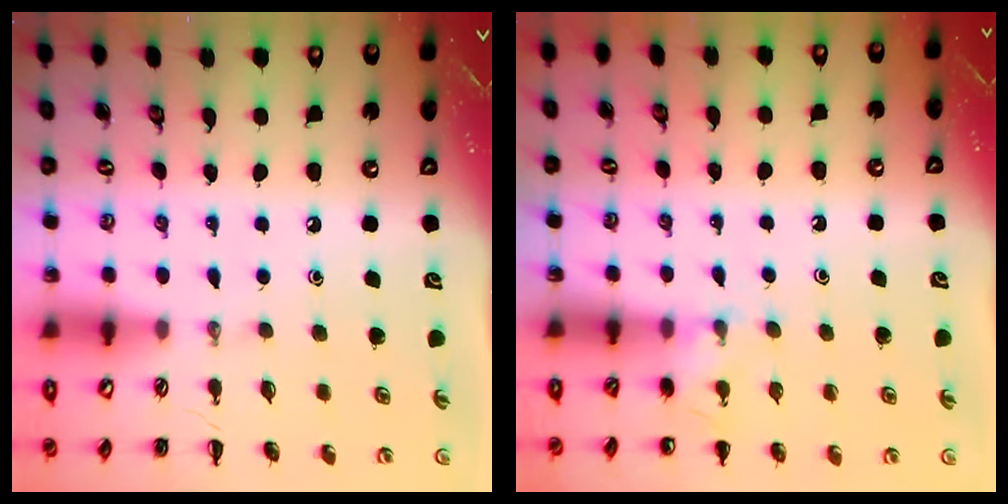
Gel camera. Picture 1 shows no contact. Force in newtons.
{"total": 5.8, "press": 5.5, "slide": 1.9}